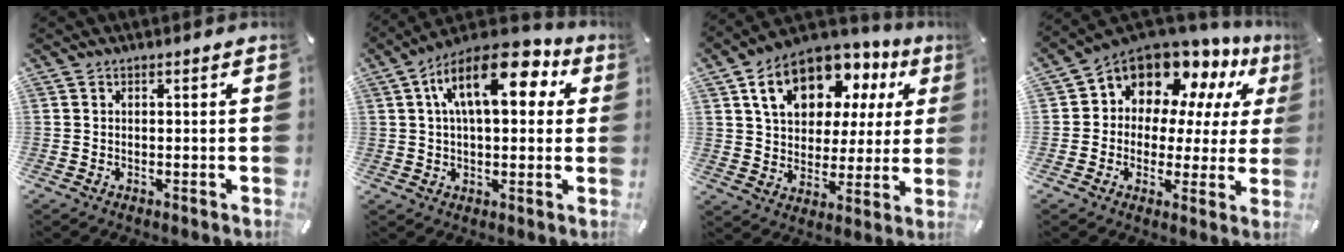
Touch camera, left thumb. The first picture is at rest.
{"total": 16.1, "force": [6.0, 7.8, 12.8], "torque": [-0.212, -0.008, 0.099]}
{"total": 16.2, "force": [8.5, 10.7, 8.7], "torque": [-0.157, -0.030, 0.155]}
{"total": 11.7, "force": [8.9, 7.0, 3.2], "torque": [-0.075, -0.085, 0.165]}